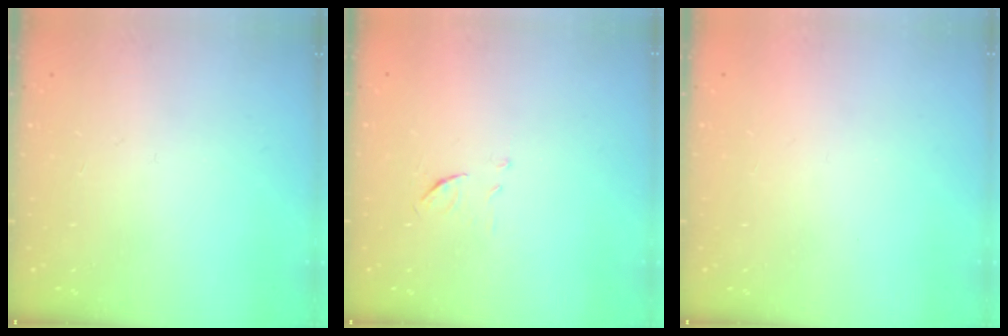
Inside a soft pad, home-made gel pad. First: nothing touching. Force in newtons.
{"total": 6.3, "press": 6.3, "slide": 0.6}
{"total": 1.5, "press": 1.5, "slide": 0.1}